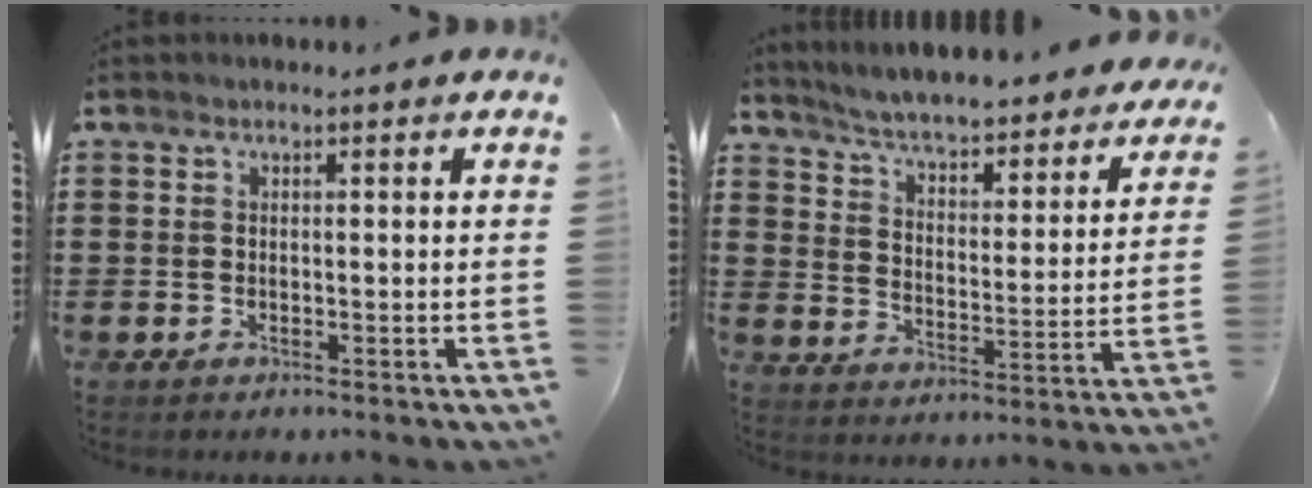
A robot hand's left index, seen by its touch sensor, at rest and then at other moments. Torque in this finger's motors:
{"motor_torque": [2.14, 0.00, 0.06, -0.14]}